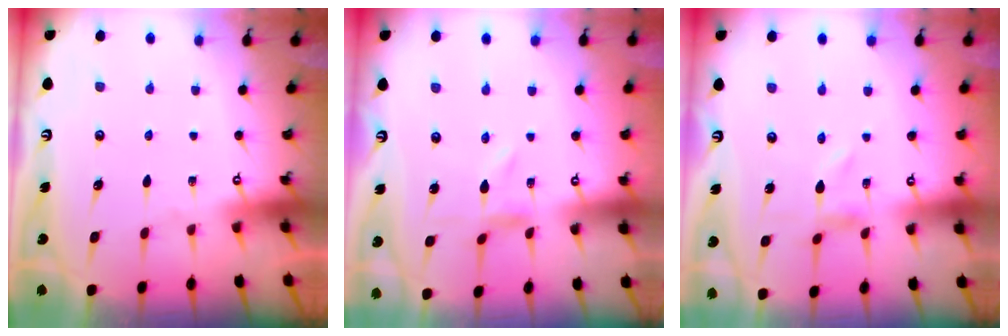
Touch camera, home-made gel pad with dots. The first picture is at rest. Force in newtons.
{"total": 0.0}
{"total": 0.0}